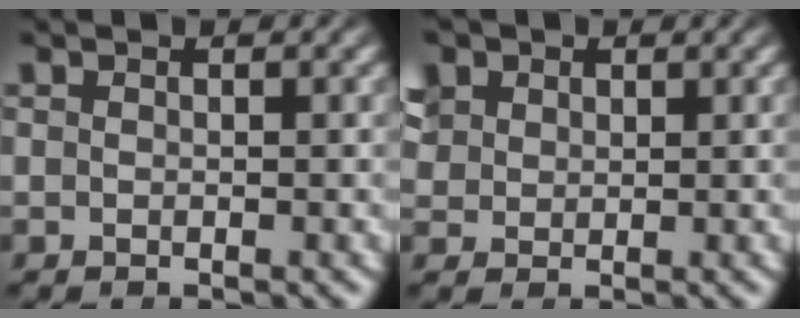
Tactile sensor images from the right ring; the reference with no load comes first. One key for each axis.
{"total": 4.3, "fx": 2.0, "fy": 3.3, "fz": 1.7, "tx": -0.039, "ty": 0.004, "tz": 0.038}